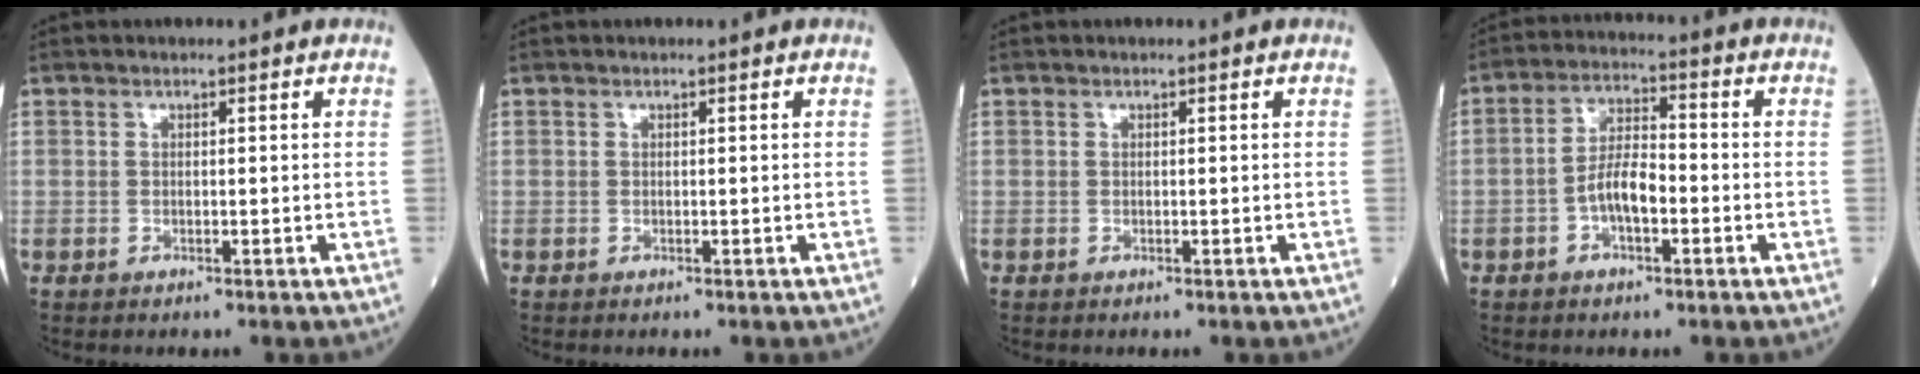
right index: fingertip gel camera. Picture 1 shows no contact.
{"total": 0.0}
{"total": 0.0}
{"total": 6.3, "force": [-1.9, 2.2, 5.5], "torque": [-0.114, 0.012, -0.038]}